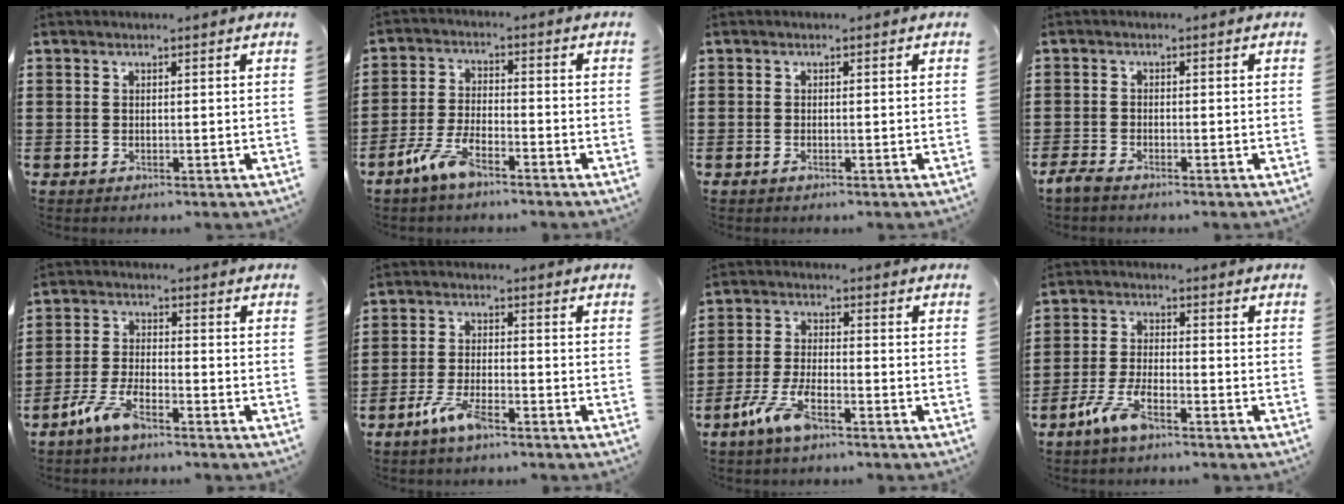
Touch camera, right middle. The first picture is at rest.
{"total": 5.9, "force": [-4.2, 1.6, 3.8], "torque": [-0.097, -0.004, -0.086]}
{"total": 0.5, "force": [-0.3, 0.2, 0.4], "torque": [-0.008, -0.004, -0.005]}
{"total": 2.0, "force": [-1.8, 0.4, 0.8], "torque": [-0.031, 0.000, -0.040]}
{"total": 5.6, "force": [-3.9, 1.4, 3.7], "torque": [-0.087, -0.003, -0.078]}
{"total": 5.4, "force": [-3.6, 1.5, 3.7], "torque": [-0.086, -0.002, -0.070]}
{"total": 6.4, "force": [-3.9, 1.8, 4.7], "torque": [-0.110, -0.006, -0.076]}
{"total": 5.6, "force": [-3.6, 1.4, 4.0], "torque": [-0.100, -0.005, -0.073]}